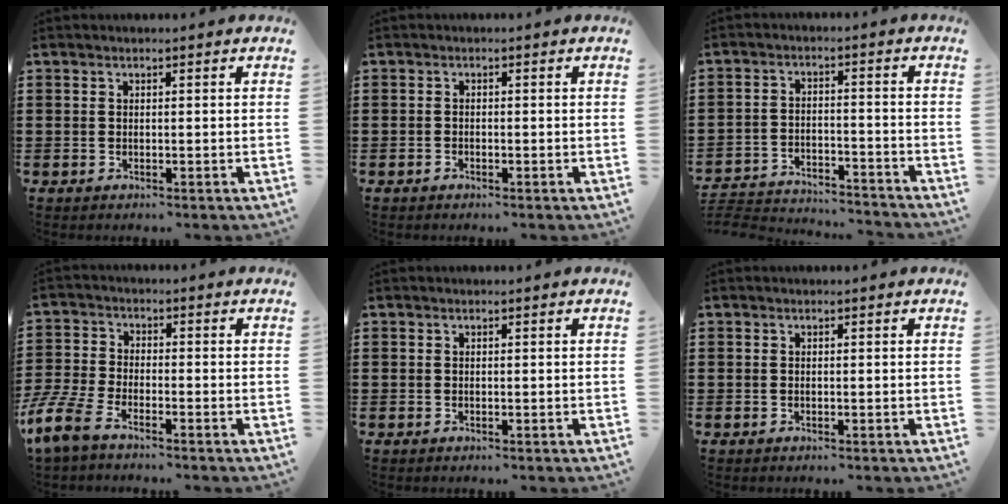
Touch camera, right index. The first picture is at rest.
{"total": 0.7, "force": [-0.6, 0.3, 0.1], "torque": [-0.004, 0.000, -0.012]}
{"total": 4.2, "force": [-4.1, 0.4, 0.6], "torque": [-0.022, 0.000, -0.089]}
{"total": 6.2, "force": [-4.9, 1.5, 3.5], "torque": [-0.112, -0.014, -0.105]}
{"total": 0.0}
{"total": 0.0}